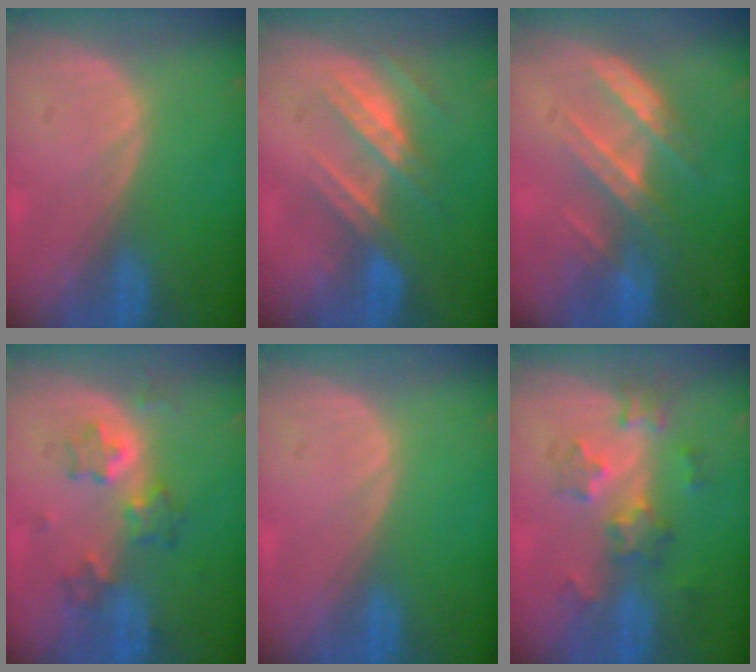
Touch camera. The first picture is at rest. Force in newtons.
{"total": 7.2, "press": 6.6, "slide": 2.9}
{"total": 7.4, "press": 6.7, "slide": 3.3}
{"total": 5.8, "press": 5.7, "slide": 1.2}
{"total": 0.0}
{"total": 6.5, "press": 5.9, "slide": 2.7}